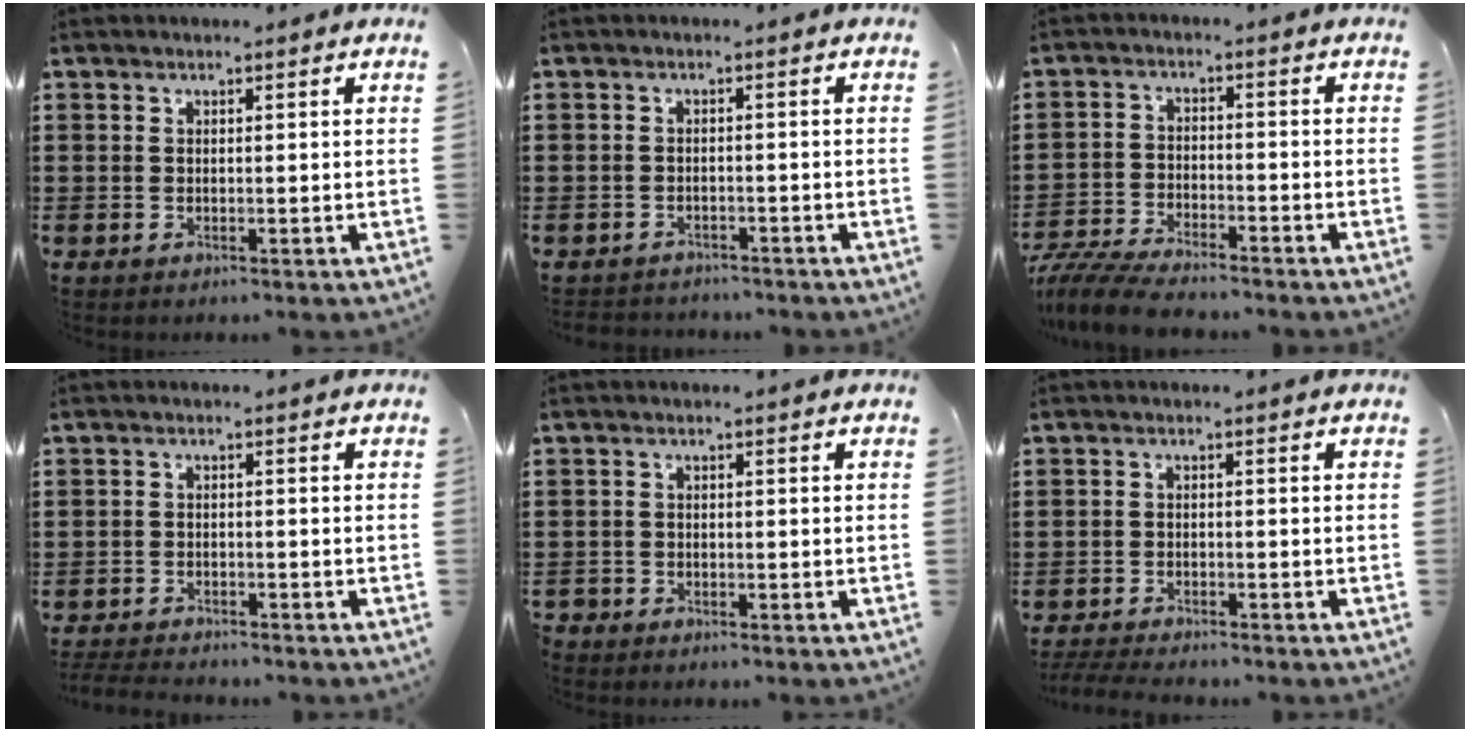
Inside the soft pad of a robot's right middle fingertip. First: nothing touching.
{"total": 1.8, "force": [-1.8, 0.3, -0.2], "torque": [-0.005, -0.002, -0.041]}
{"total": 6.4, "force": [-6.2, 0.6, 1.6], "torque": [-0.048, -0.003, -0.124]}
{"total": 2.7, "force": [-2.7, 0.2, 0.2], "torque": [-0.015, -0.008, -0.060]}
{"total": 1.1, "force": [-1.1, 0.4, -0.1], "torque": [-0.002, 0.003, -0.025]}
{"total": 2.9, "force": [-2.9, 0.3, 0.6], "torque": [-0.019, -0.005, -0.061]}